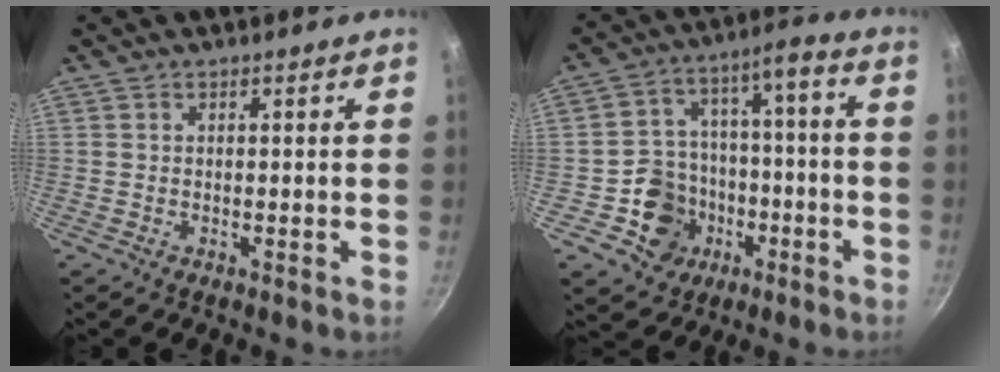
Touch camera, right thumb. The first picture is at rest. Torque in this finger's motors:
{"motor_torque": [0.24, 0.04, 0.68, 0.07, 0.04]}